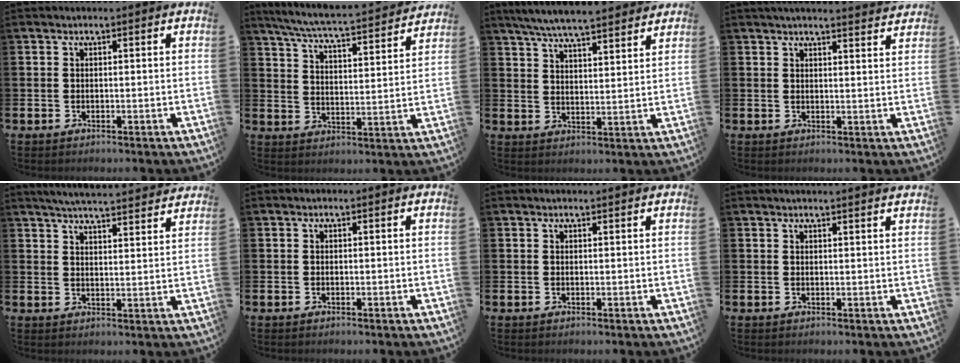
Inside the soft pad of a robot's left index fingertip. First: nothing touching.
{"total": 6.6, "force": [6.3, 0.2, 2.2], "torque": [-0.069, -0.049, 0.107]}
{"total": 6.4, "force": [6.2, 0.3, 1.7], "torque": [-0.051, -0.034, 0.109]}
{"total": 3.1, "force": [3.1, -0.2, 0.3], "torque": [-0.001, -0.019, 0.054]}
{"total": 5.4, "force": [5.3, 0.0, 1.1], "torque": [-0.032, -0.034, 0.094]}
{"total": 0.0}
{"total": 0.6, "force": [0.6, -0.1, 0.1], "torque": [0.001, -0.001, 0.010]}
{"total": 1.2, "force": [1.2, -0.2, 0.1], "torque": [0.003, -0.006, 0.021]}